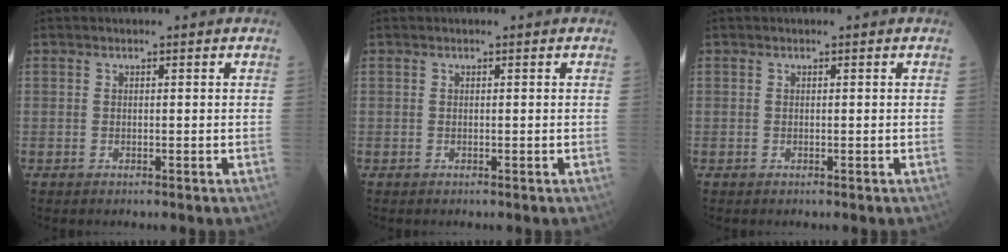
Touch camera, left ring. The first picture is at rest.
{"total": 0.0}
{"total": 0.0}